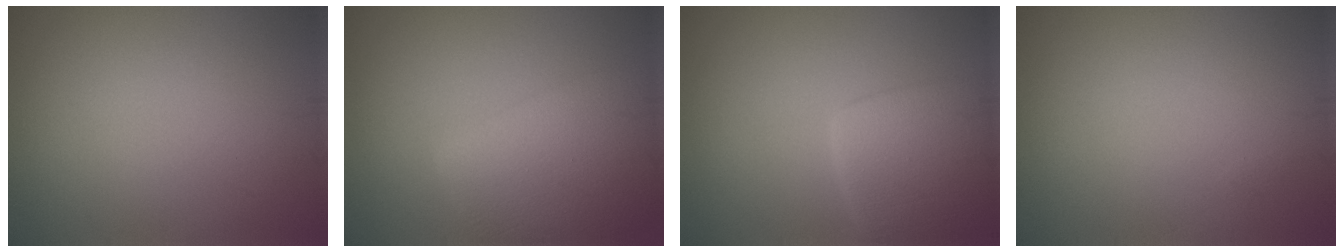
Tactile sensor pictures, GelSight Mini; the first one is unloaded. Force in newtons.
{"total": 7.0, "press": 7.0, "slide": 0.4}
{"total": 6.2, "press": 6.1, "slide": 0.4}
{"total": 0.0}